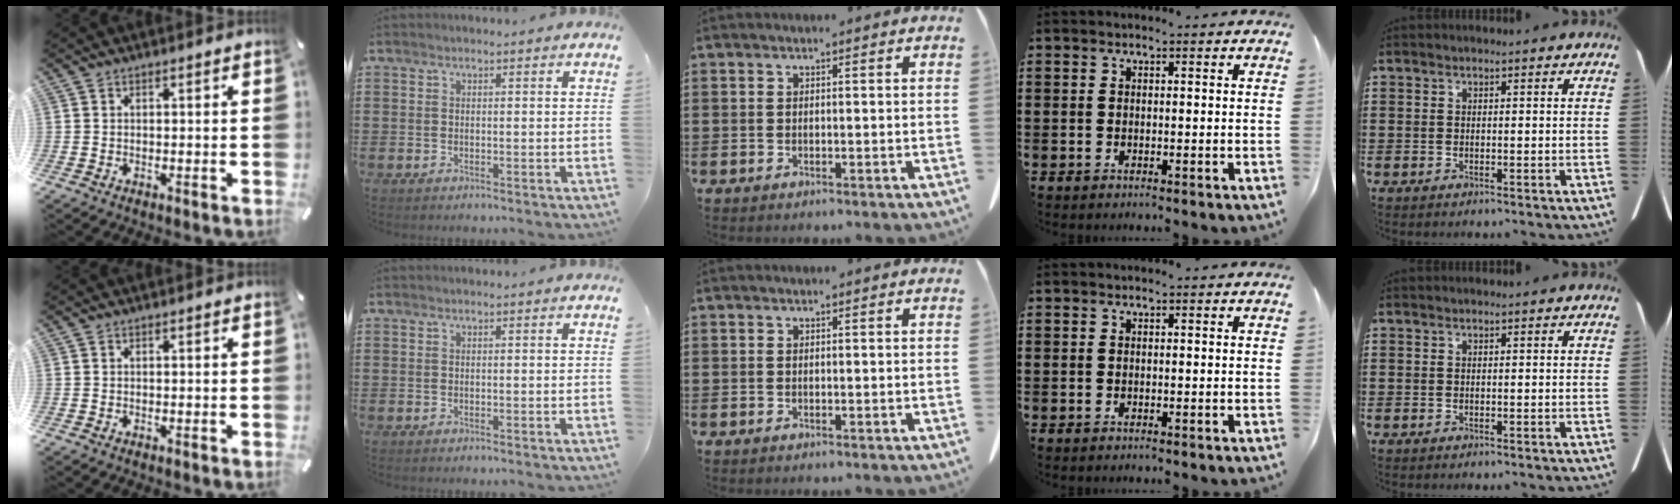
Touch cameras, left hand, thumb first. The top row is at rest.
{}